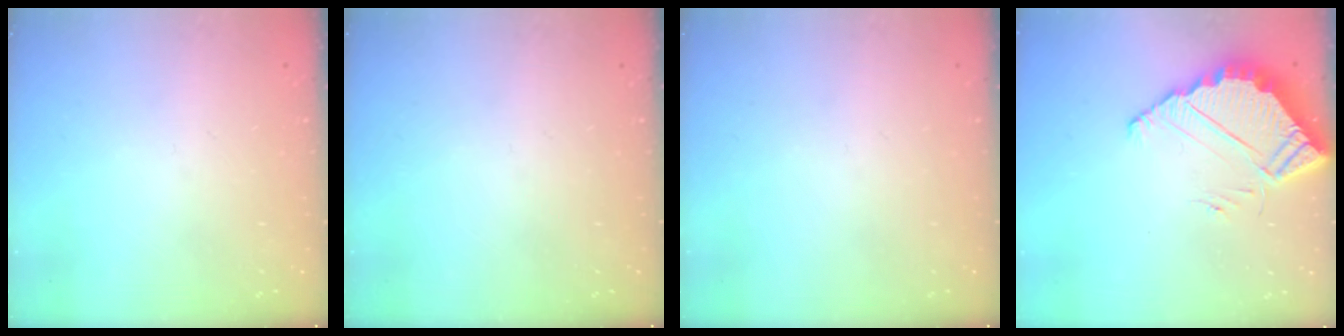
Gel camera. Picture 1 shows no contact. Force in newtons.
{"total": 0.0}
{"total": 0.0}
{"total": 5.7, "press": 5.7, "slide": 0.4}